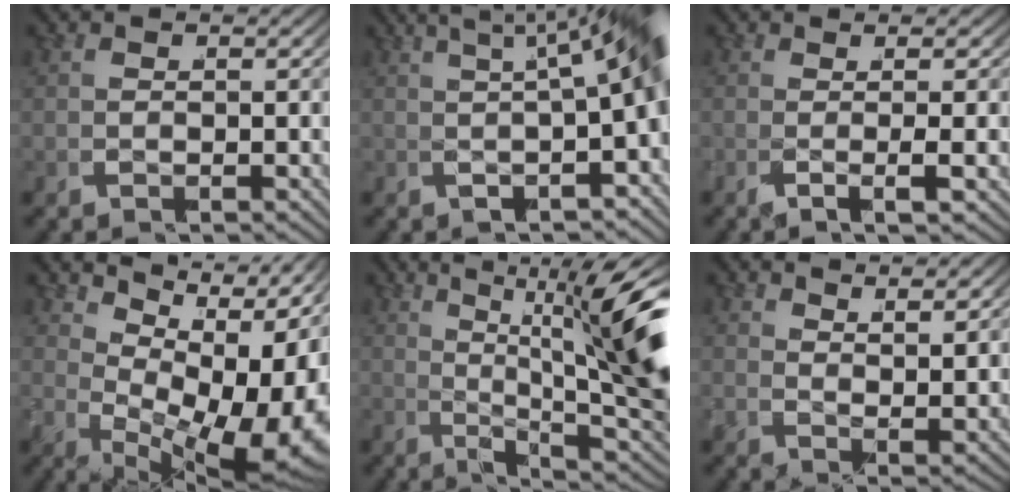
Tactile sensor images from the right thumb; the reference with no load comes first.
{"total": 9.0, "force": [1.7, 4.5, 7.6], "torque": [-0.087, 0.014, 0.015]}
{"total": 3.6, "force": [0.5, 0.3, 3.5], "torque": [-0.058, 0.005, -0.004]}
{"total": 13.8, "force": [0.8, 8.1, 11.1], "torque": [-0.175, -0.020, 0.020]}
{"total": 10.2, "force": [0.5, 4.5, 9.1], "torque": [-0.117, -0.008, 0.000]}
{"total": 2.9, "force": [2.6, -0.2, 1.2], "torque": [-0.015, 0.001, 0.040]}